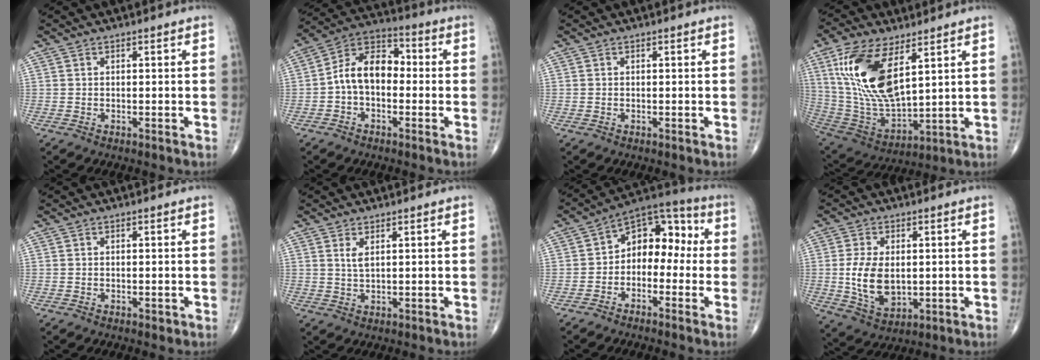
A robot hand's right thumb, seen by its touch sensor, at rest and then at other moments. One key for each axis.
{"total": 10.9, "fx": -0.9, "fy": 7.1, "fz": 8.2, "tx": -0.120, "ty": 0.038, "tz": -0.033}
{"total": 0.0}
{"total": 19.2, "fx": 7.2, "fy": 8.6, "fz": 15.6, "tx": -0.306, "ty": -0.029, "tz": 0.150}
{"total": 0.6, "fx": -0.3, "fy": 0.4, "fz": 0.4, "tx": -0.006, "ty": -0.001, "tz": -0.004}
{"total": 2.0, "fx": 0.9, "fy": 0.6, "fz": 1.6, "tx": -0.036, "ty": -0.005, "tz": 0.023}
{"total": 11.0, "fx": -0.8, "fy": 7.7, "fz": 7.9, "tx": -0.073, "ty": 0.050, "tz": -0.037}
{"total": 10.0, "fx": 0.0, "fy": 6.1, "fz": 7.9, "tx": -0.143, "ty": -0.010, "tz": 0.013}